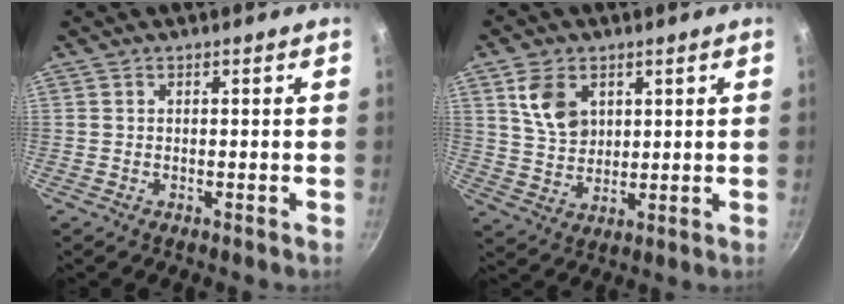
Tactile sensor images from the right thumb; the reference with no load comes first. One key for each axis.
{"total": 8.4, "fx": 3.3, "fy": 5.9, "fz": 4.9, "tx": -0.069, "ty": -0.017, "tz": 0.068}